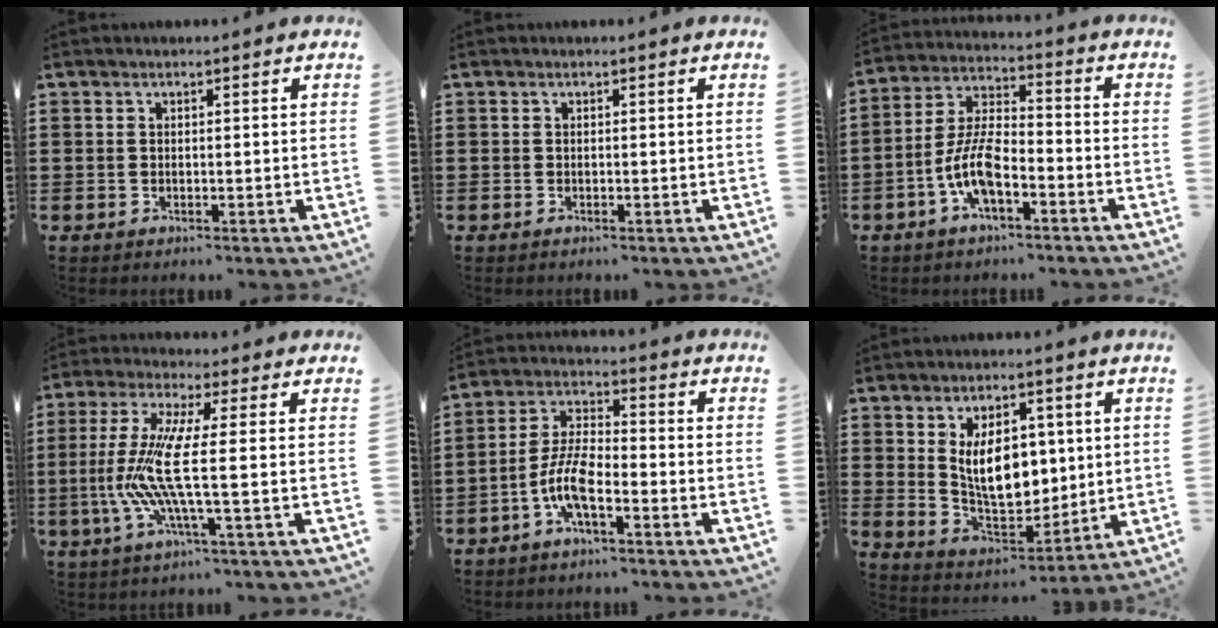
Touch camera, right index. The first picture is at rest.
{"total": 0.0}
{"total": 8.3, "force": [-3.7, 3.2, 6.6], "torque": [-0.159, -0.003, -0.075]}
{"total": 10.5, "force": [-1.1, 0.6, 10.4], "torque": [-0.247, -0.030, -0.036]}
{"total": 7.5, "force": [-3.5, 2.2, 6.2], "torque": [-0.151, -0.008, -0.073]}
{"total": 10.7, "force": [2.3, 6.5, 8.2], "torque": [-0.152, 0.000, 0.038]}